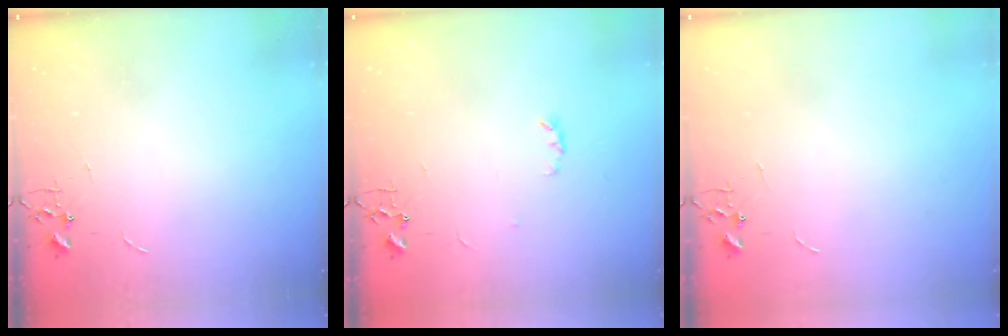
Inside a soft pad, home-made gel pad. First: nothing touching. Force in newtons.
{"total": 3.2, "press": 3.2, "slide": 0.6}
{"total": 0.0}